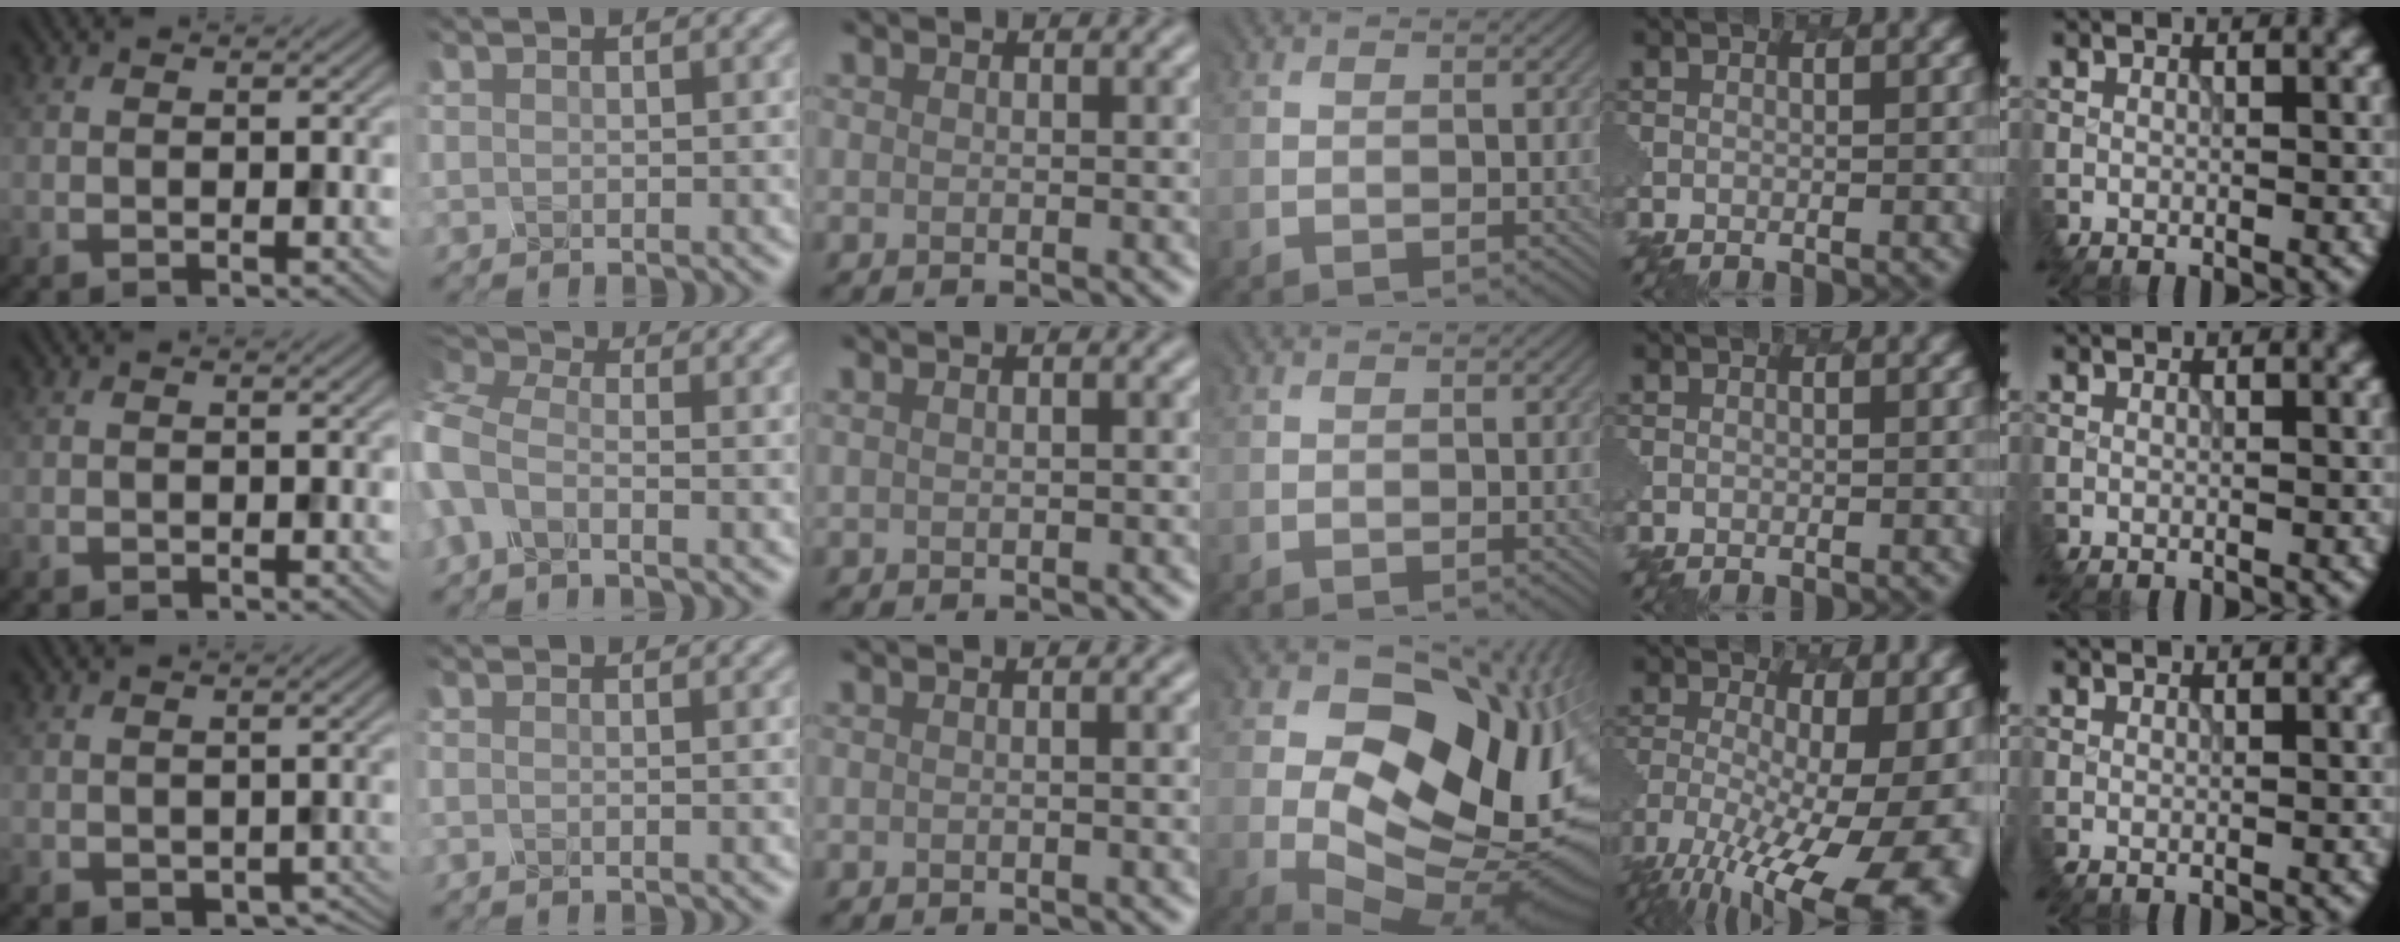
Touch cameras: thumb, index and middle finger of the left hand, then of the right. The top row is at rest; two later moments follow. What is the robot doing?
{"motion": "disassemble", "object": "battery cover"}